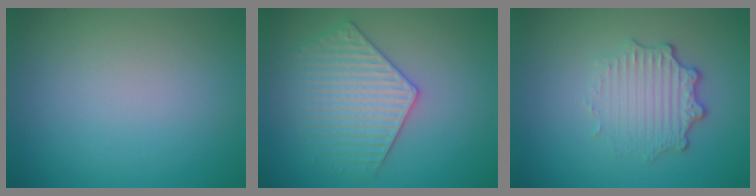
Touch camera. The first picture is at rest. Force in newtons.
{"total": 4.0, "press": 3.9, "slide": 0.6}
{"total": 3.6, "press": 2.8, "slide": 2.2}